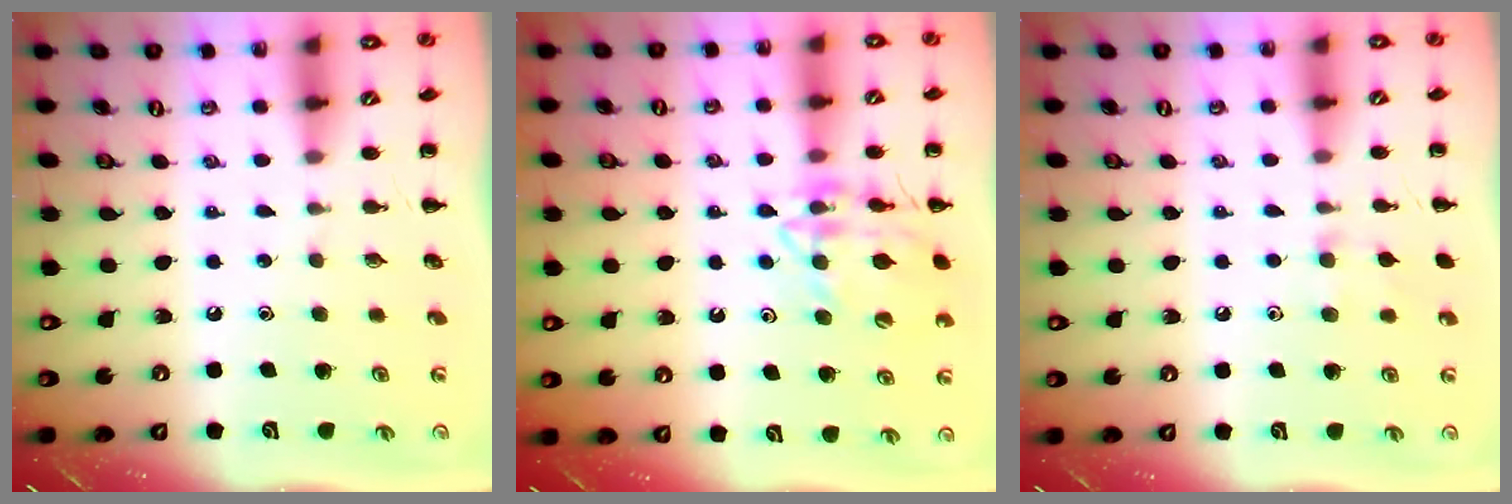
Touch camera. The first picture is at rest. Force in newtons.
{"total": 14.5, "press": 14.4, "slide": 1.2}
{"total": 6.0, "press": 5.6, "slide": 2.2}